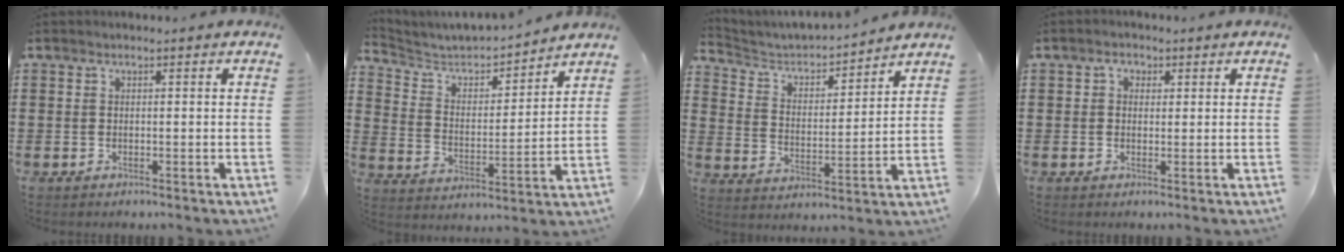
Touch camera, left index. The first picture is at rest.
{"total": 4.5, "force": [4.2, 1.2, 1.0], "torque": [-0.048, -0.032, 0.063]}
{"total": 4.1, "force": [3.9, 1.0, 0.7], "torque": [-0.040, -0.031, 0.058]}
{"total": 1.9, "force": [0.4, 1.6, 0.9], "torque": [-0.013, 0.005, 0.004]}